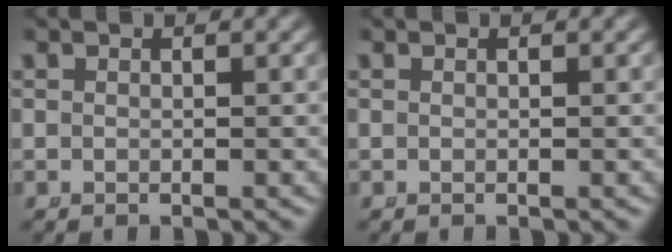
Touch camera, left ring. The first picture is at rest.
{"total": 0.0}